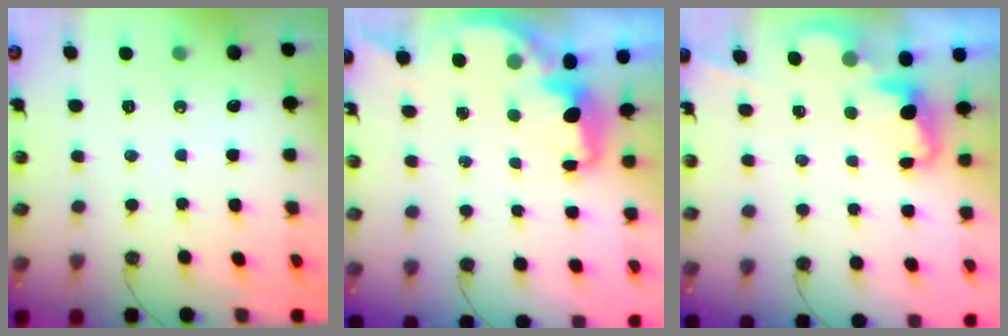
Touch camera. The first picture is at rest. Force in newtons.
{"total": 3.9, "press": 3.9, "slide": 0.6}
{"total": 2.3, "press": 2.2, "slide": 0.6}